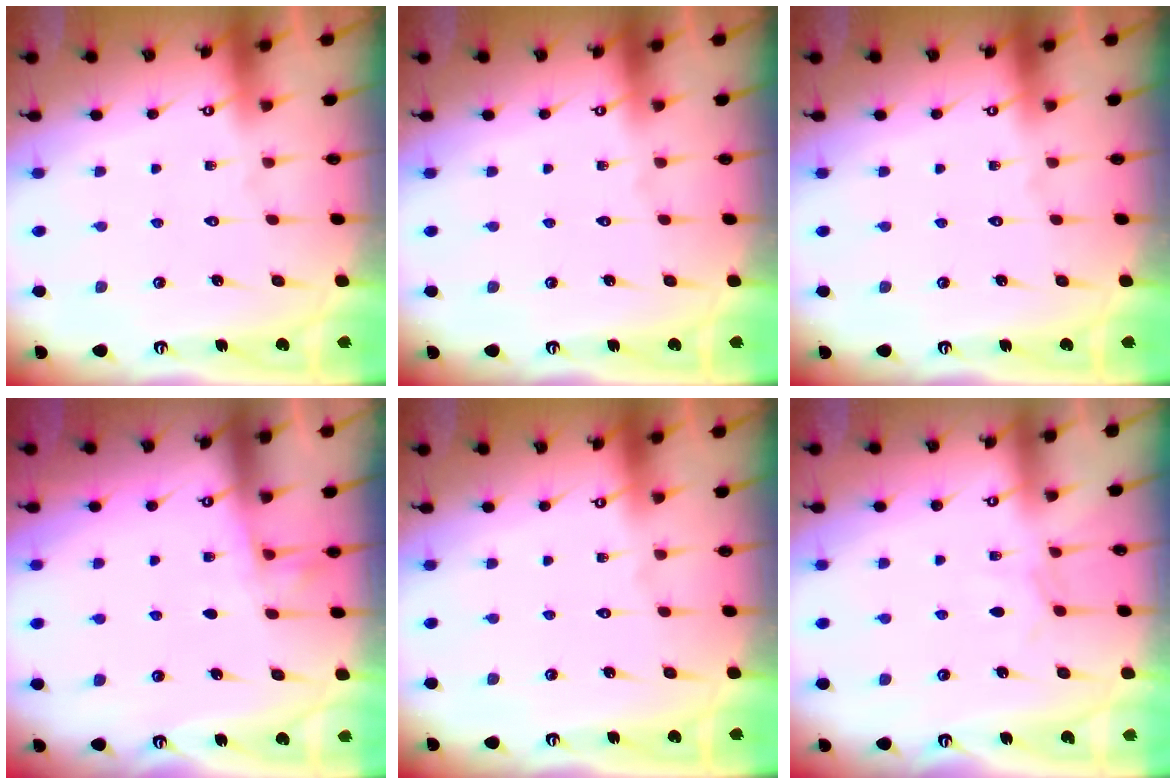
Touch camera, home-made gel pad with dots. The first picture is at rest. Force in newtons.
{"total": 0.0}
{"total": 0.0}
{"total": 2.7, "press": 2.5, "slide": 1.2}
{"total": 0.0}
{"total": 3.0, "press": 2.9, "slide": 0.4}